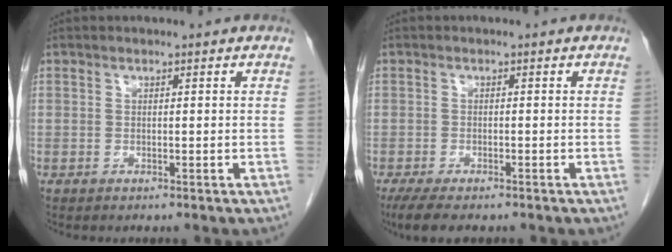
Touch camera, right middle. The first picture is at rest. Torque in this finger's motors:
{"motor_torque": [0.76, -0.29, 0.13, 0.06]}